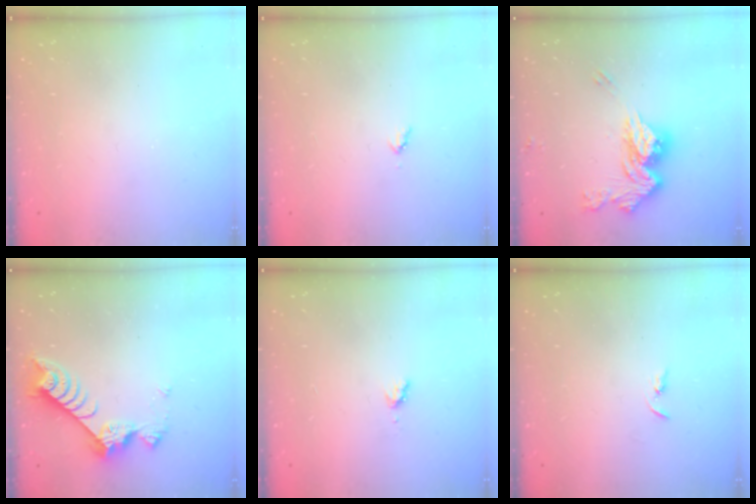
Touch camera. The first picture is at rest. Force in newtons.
{"total": 3.0, "press": 3.0, "slide": 0.3}
{"total": 14.1, "press": 14.1, "slide": 0.2}
{"total": 9.0, "press": 9.0, "slide": 1.0}
{"total": 4.4, "press": 4.4, "slide": 0.3}
{"total": 2.2, "press": 2.2, "slide": 0.2}